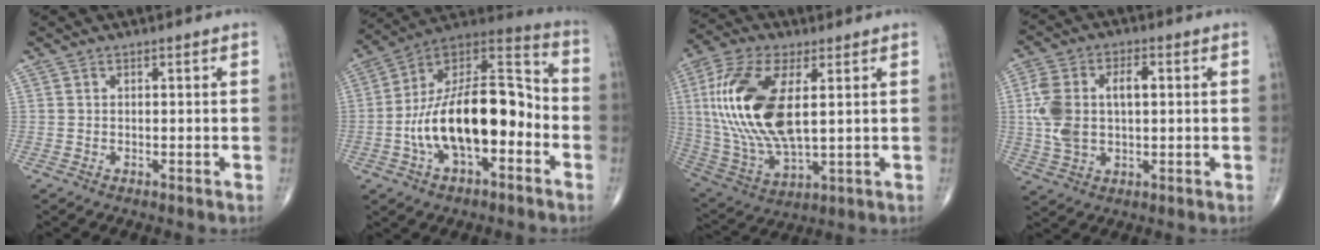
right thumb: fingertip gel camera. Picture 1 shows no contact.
{"total": 21.8, "force": [-4.7, 10.6, 18.5], "torque": [-0.297, 0.053, -0.081]}
{"total": 20.7, "force": [3.5, 9.4, 18.0], "torque": [-0.390, -0.017, 0.068]}
{"total": 11.7, "force": [1.0, 6.7, 9.5], "torque": [-0.200, 0.020, 0.024]}